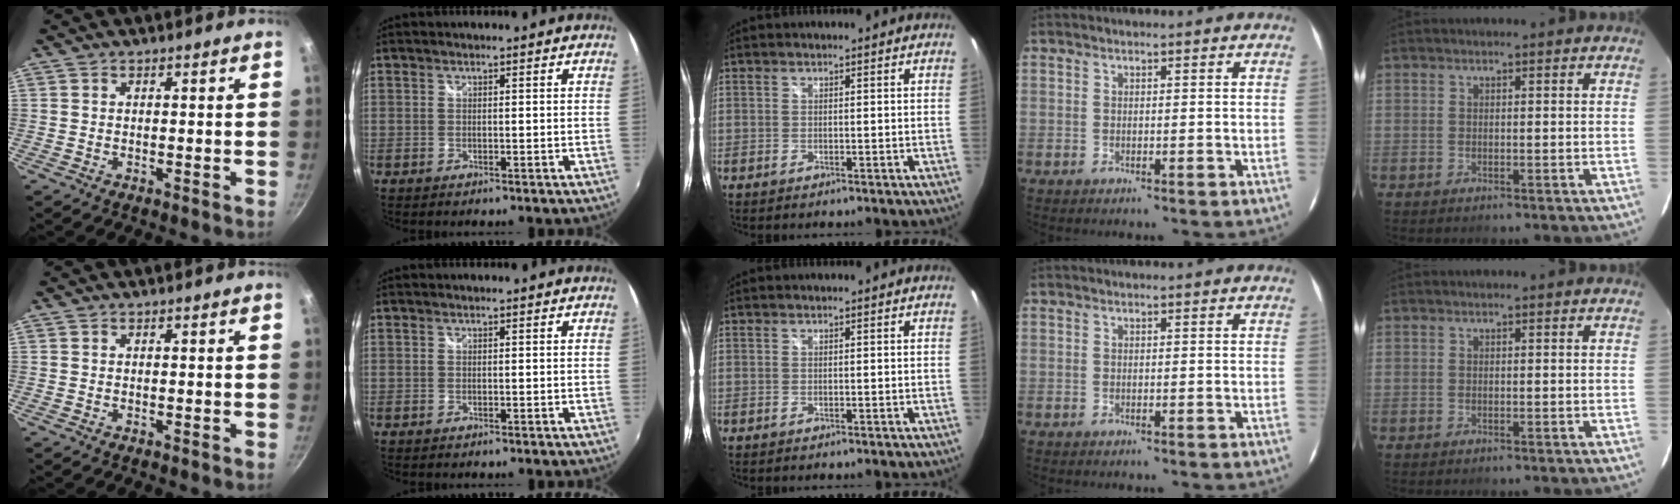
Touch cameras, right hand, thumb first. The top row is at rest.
{}